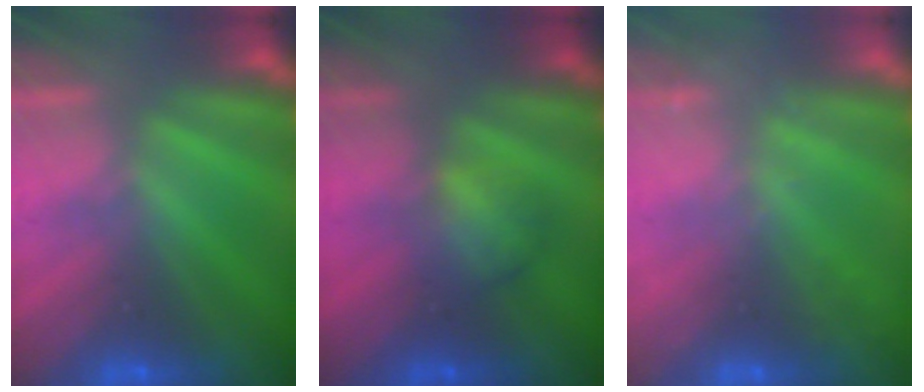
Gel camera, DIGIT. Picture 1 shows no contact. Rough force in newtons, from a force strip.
{"total": 2.0}
{"total": 2.3}